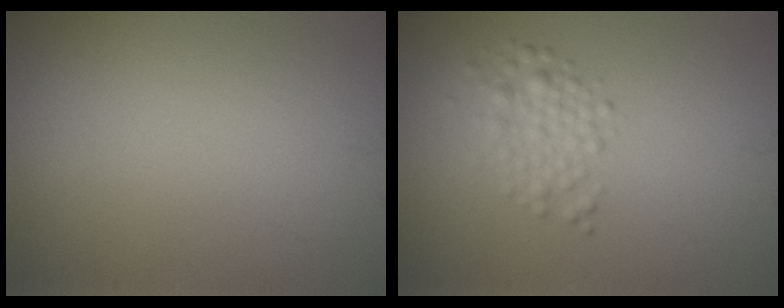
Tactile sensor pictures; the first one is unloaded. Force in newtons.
{"total": 2.2, "press": 2.2, "slide": 0.1}